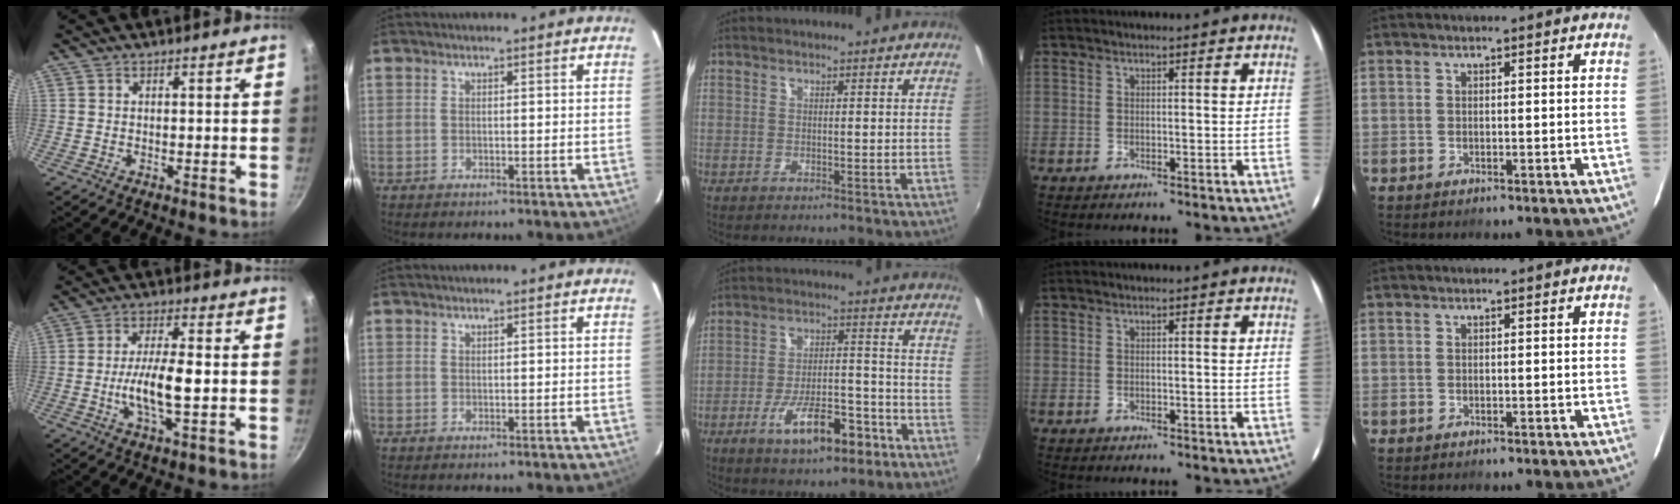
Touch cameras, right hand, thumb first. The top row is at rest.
{"thumb": {"total": 9.5, "force": [-1.2, 2.9, 9.0], "torque": [-0.170, 0.013, -0.027]}, "middle": {"total": 12.1, "force": [-6.6, 4.5, 9.1], "torque": [-0.162, 0.004, -0.098]}}